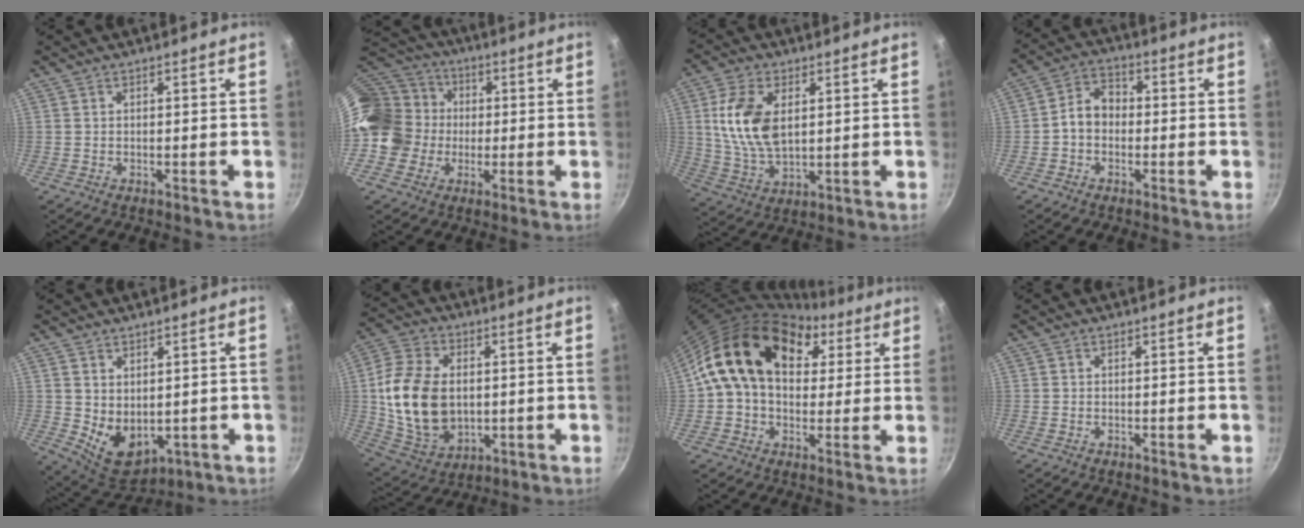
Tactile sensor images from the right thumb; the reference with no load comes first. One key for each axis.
{"total": 18.1, "fx": -0.4, "fy": 16.0, "fz": 8.6, "tx": -0.145, "ty": 0.050, "tz": -0.013}
{"total": 12.6, "fx": 2.6, "fy": 7.3, "fz": 9.9, "tx": -0.185, "ty": -0.014, "tz": 0.056}
{"total": 6.1, "fx": -0.9, "fy": 4.8, "fz": 3.7, "tx": -0.042, "ty": 0.025, "tz": -0.031}
{"total": 8.2, "fx": 0.8, "fy": 5.8, "fz": 5.8, "tx": -0.070, "ty": -0.023, "tz": 0.038}
{"total": 17.7, "fx": 0.6, "fy": 12.4, "fz": 12.7, "tx": -0.230, "ty": 0.000, "tz": 0.022}
{"total": 19.5, "fx": 5.9, "fy": 13.9, "fz": 12.3, "tx": -0.183, "ty": 0.017, "tz": 0.084}
{"total": 0.0}